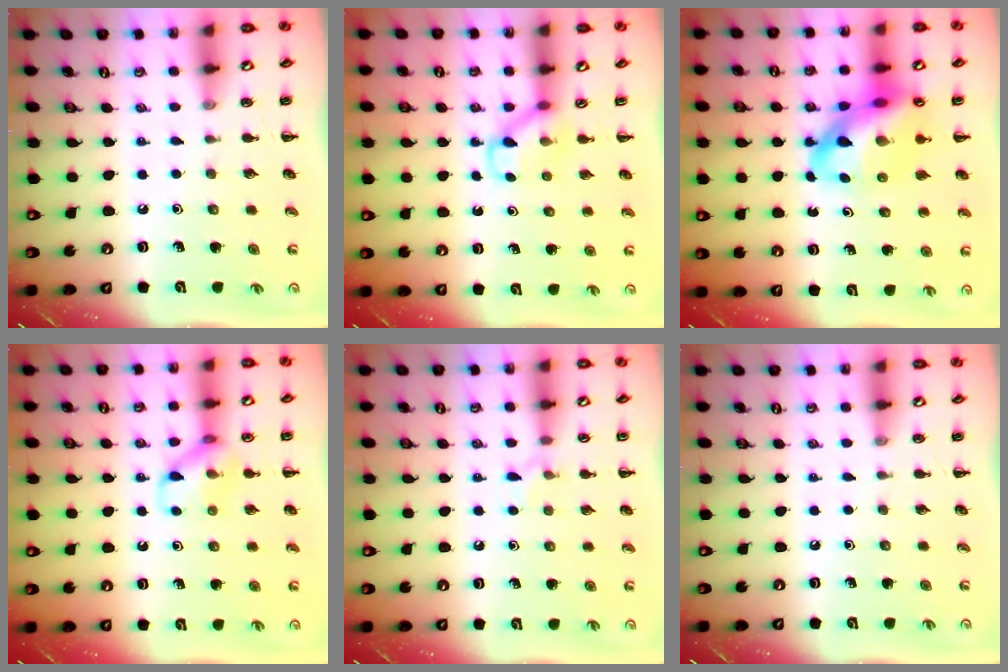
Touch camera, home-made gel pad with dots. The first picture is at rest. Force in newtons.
{"total": 5.3, "press": 5.3, "slide": 0.9}
{"total": 18.0, "press": 17.3, "slide": 4.8}
{"total": 9.6, "press": 9.6, "slide": 0.1}
{"total": 5.9, "press": 5.6, "slide": 1.9}
{"total": 0.0}